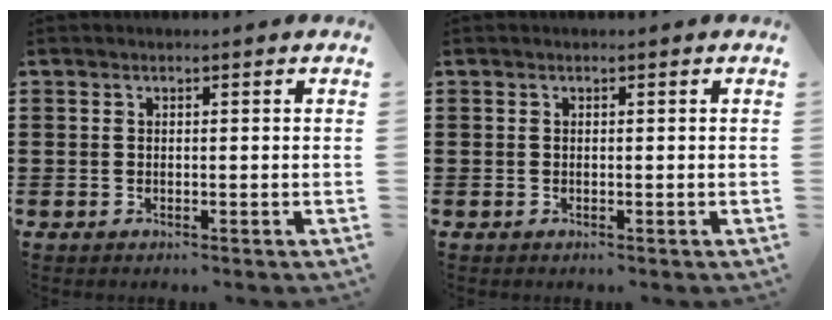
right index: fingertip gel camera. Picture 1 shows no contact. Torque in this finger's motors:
{"motor_torque": [0.26, 0.95, 0.00, 0.00]}